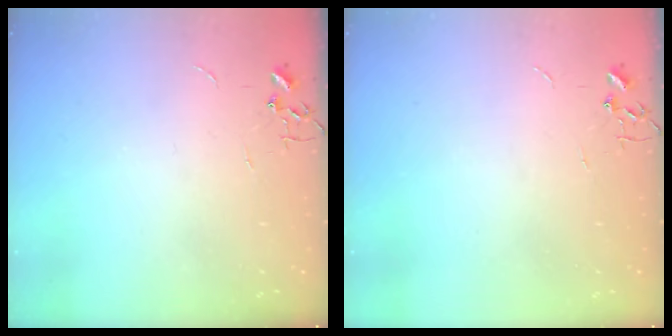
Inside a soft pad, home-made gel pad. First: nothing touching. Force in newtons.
{"total": 0.0}